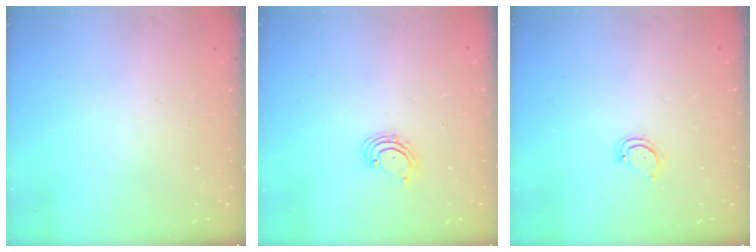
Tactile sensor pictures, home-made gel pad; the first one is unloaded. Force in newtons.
{"total": 2.5, "press": 2.4, "slide": 0.4}
{"total": 3.2, "press": 3.2, "slide": 0.2}